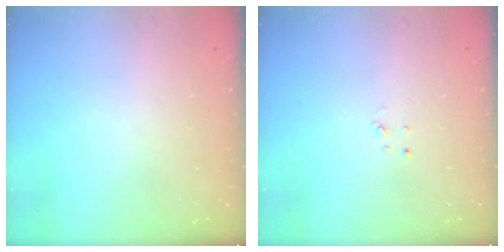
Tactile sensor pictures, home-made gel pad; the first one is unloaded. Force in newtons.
{"total": 2.2, "press": 2.2, "slide": 0.2}